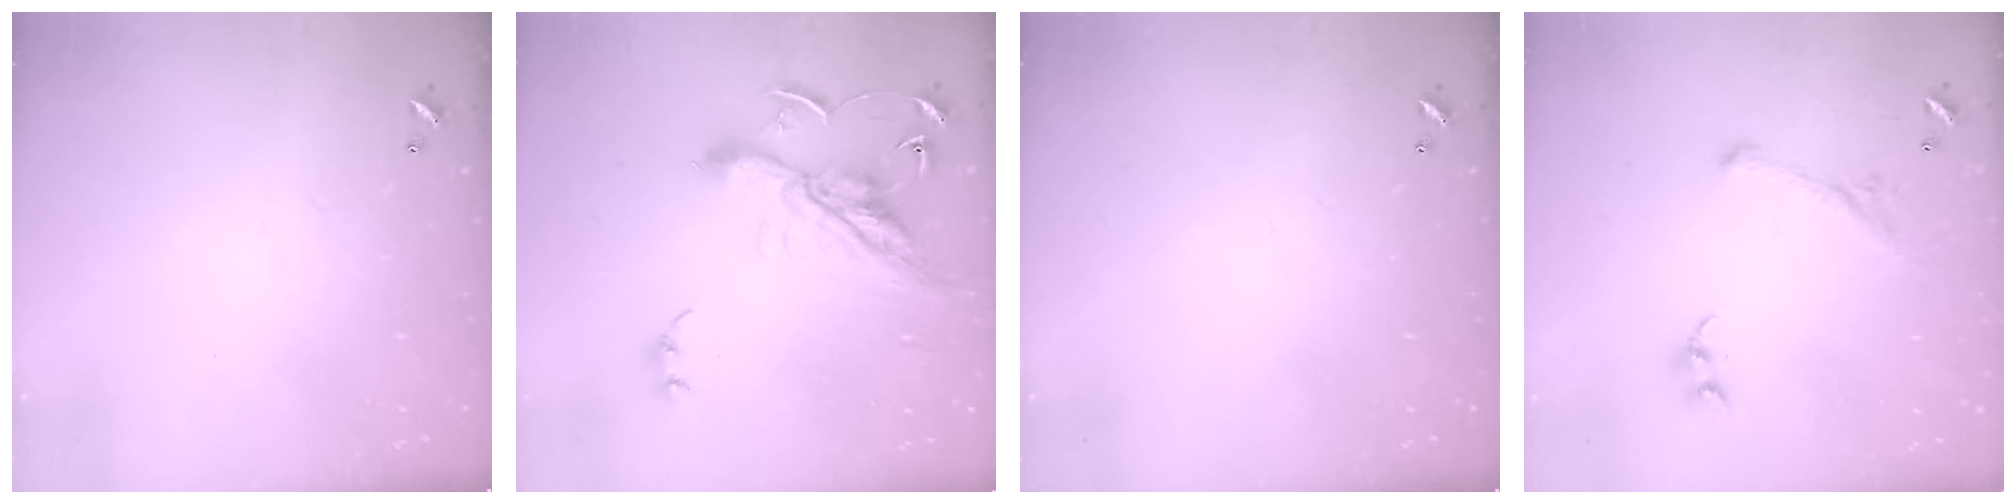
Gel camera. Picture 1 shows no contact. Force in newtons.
{"total": 14.1, "press": 14.0, "slide": 1.1}
{"total": 0.0}
{"total": 2.9, "press": 2.7, "slide": 0.9}